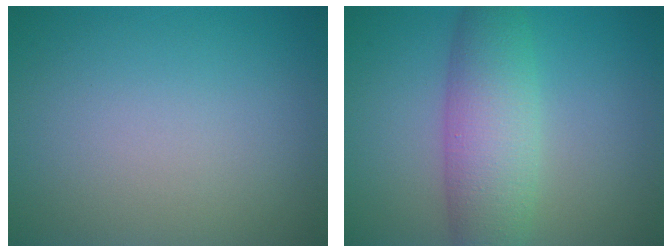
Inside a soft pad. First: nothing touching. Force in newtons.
{"total": 6.0, "press": 6.0, "slide": 0.1}